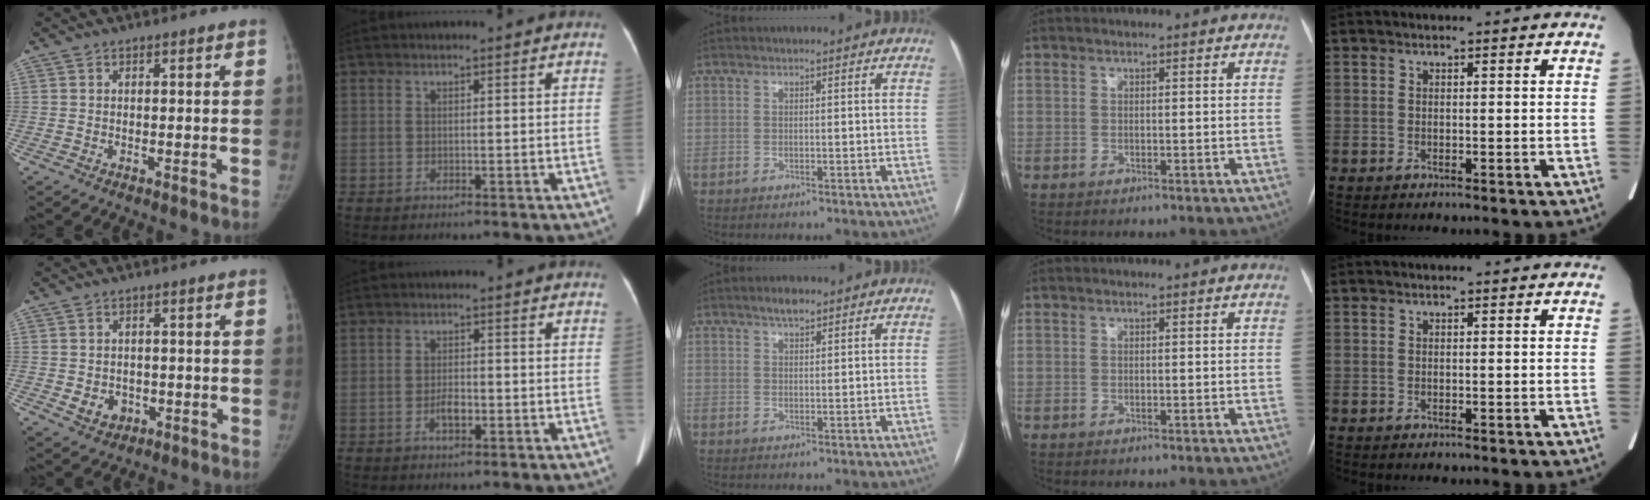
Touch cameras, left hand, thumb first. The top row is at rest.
{"thumb": {"total": 4.4, "force": [-1.1, 3.7, 2.1], "torque": [-0.015, 0.007, -0.004]}, "index": {"total": 2.5, "force": [-1.3, 0.8, 2.0], "torque": [-0.036, 0.003, -0.022]}, "middle": {"total": 2.5, "force": [1.9, 0.7, 1.4], "torque": [-0.026, 0.006, 0.032]}}